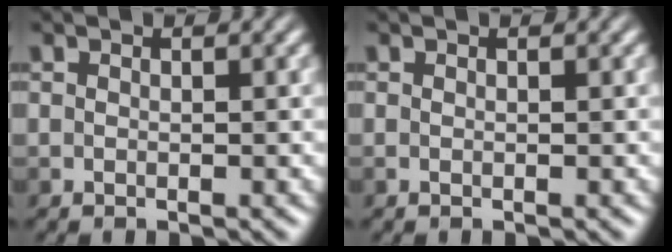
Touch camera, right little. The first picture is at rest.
{"total": 0.0}